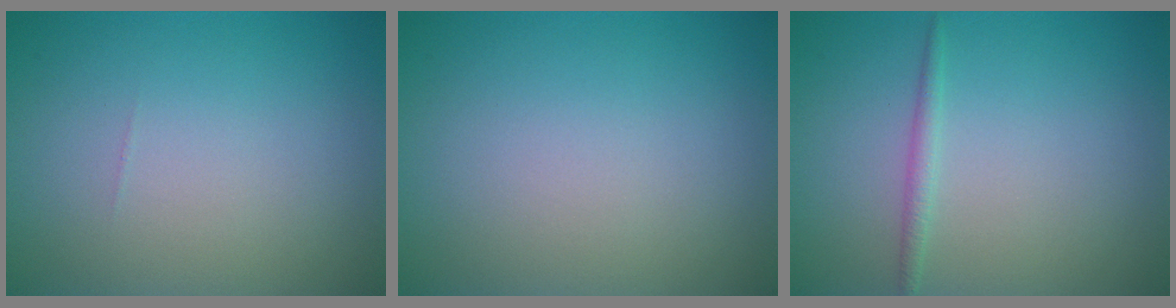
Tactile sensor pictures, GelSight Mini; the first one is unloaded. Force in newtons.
{"total": 0.0}
{"total": 1.1, "press": 1.1, "slide": 0.1}